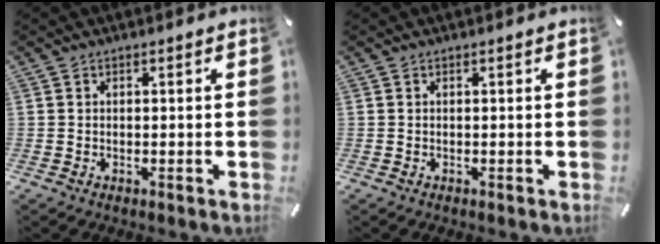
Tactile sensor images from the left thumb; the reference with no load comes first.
{"total": 0.0}